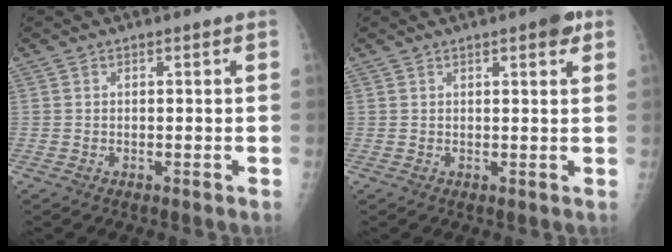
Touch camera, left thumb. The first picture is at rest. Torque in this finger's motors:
{"motor_torque": [1.64, 0.98, 0.70, -0.06, 0.03]}